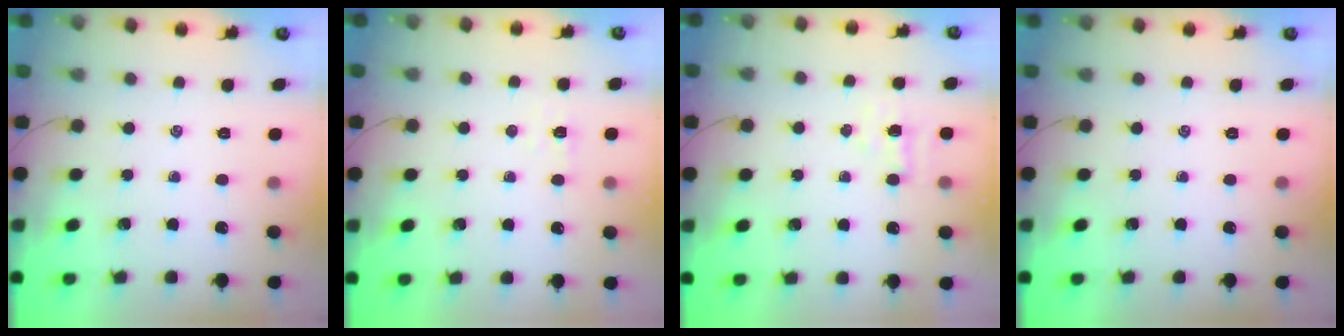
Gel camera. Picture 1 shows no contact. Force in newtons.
{"total": 2.2, "press": 2.0, "slide": 0.8}
{"total": 2.7, "press": 2.6, "slide": 0.7}
{"total": 0.0}